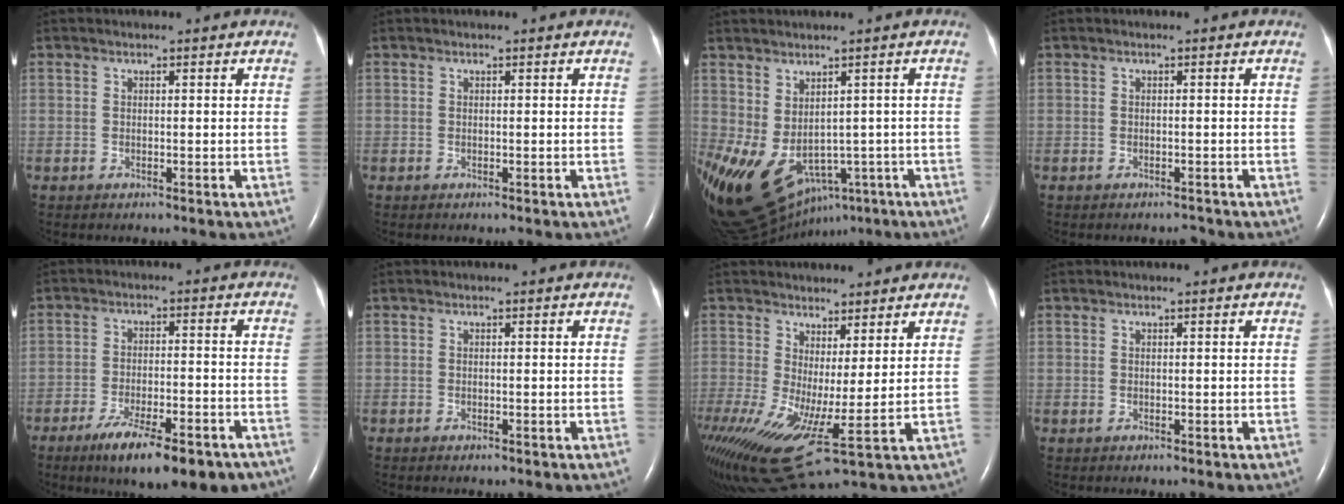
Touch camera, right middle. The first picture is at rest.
{"total": 0.0}
{"total": 19.1, "force": [-9.7, 11.1, 12.2], "torque": [-0.263, -0.040, -0.123]}
{"total": 0.7, "force": [-0.6, 0.2, 0.1], "torque": [-0.003, -0.001, -0.009]}
{"total": 13.9, "force": [-9.9, 3.6, 9.0], "torque": [-0.110, -0.011, -0.144]}
{"total": 0.0}
{"total": 12.3, "force": [-1.2, 1.4, 12.2], "torque": [-0.247, -0.004, -0.004]}
{"total": 0.0}